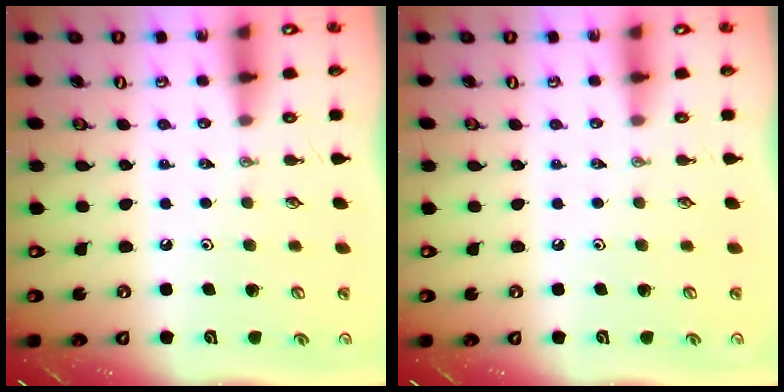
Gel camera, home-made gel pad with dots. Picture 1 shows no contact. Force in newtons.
{"total": 0.0}